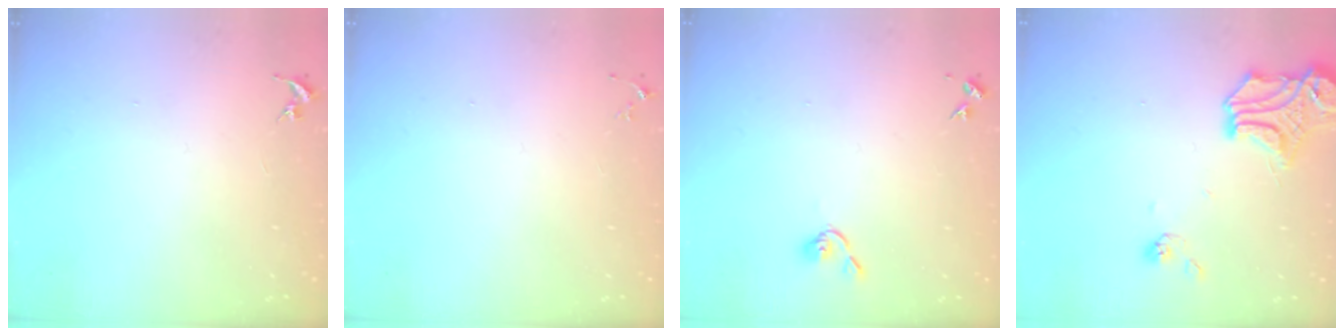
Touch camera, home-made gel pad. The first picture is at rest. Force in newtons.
{"total": 3.3, "press": 3.3, "slide": 0.5}
{"total": 3.7, "press": 3.6, "slide": 0.7}
{"total": 15.8, "press": 15.8, "slide": 1.5}